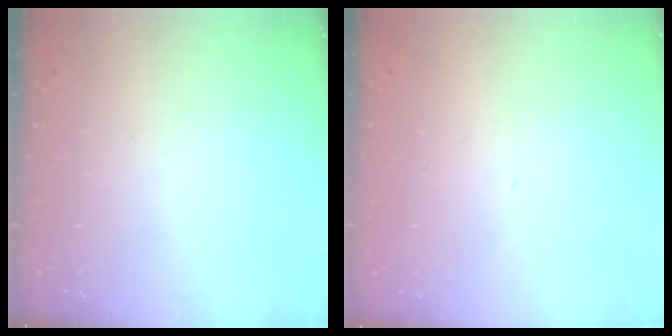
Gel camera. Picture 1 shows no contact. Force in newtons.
{"total": 0.9, "press": 0.8, "slide": 0.4}